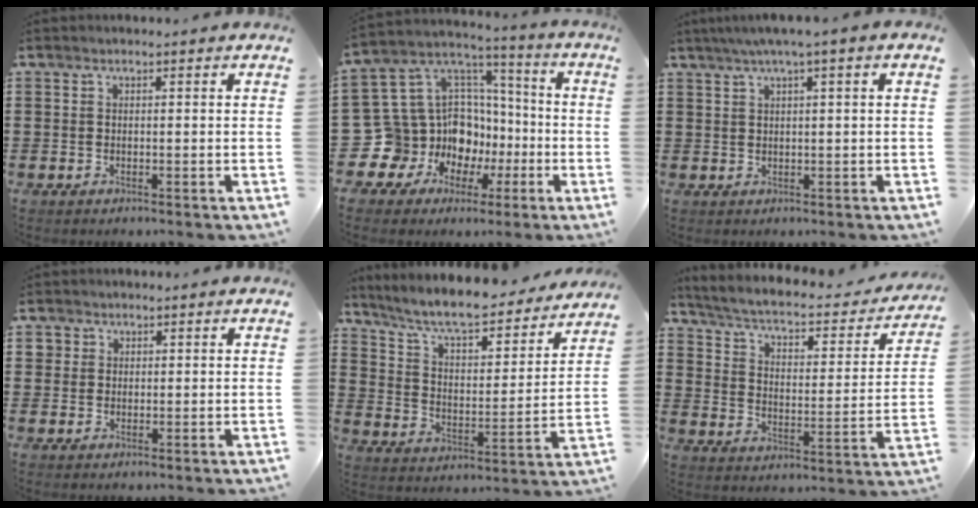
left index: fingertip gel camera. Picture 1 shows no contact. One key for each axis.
{"total": 13.6, "fx": -4.4, "fy": 12.5, "fz": 2.9, "tx": -0.111, "ty": -0.028, "tz": -0.044}
{"total": 2.4, "fx": 1.0, "fy": -0.2, "fz": 2.1, "tx": -0.042, "ty": 0.000, "tz": 0.015}
{"total": 1.9, "fx": 1.2, "fy": 1.6, "fz": 0.2, "tx": -0.011, "ty": 0.007, "tz": 0.023}
{"total": 8.1, "fx": 7.2, "fy": 0.9, "fz": 3.6, "tx": -0.101, "ty": -0.047, "tz": 0.119}
{"total": 4.1, "fx": 3.1, "fy": 0.8, "fz": 2.5, "tx": -0.065, "ty": -0.031, "tz": 0.043}